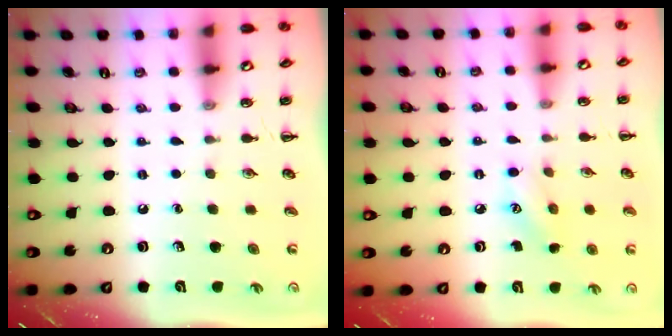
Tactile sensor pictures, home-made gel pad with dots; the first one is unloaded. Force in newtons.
{"total": 6.2, "press": 6.1, "slide": 1.1}